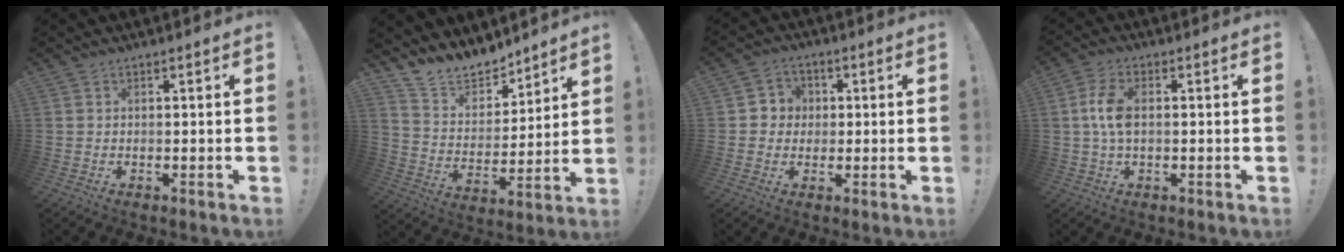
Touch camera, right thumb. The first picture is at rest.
{"total": 12.8, "force": [11.7, 4.9, 2.1], "torque": [-0.051, -0.103, 0.218]}
{"total": 5.5, "force": [-0.1, 5.4, 1.0], "torque": [-0.019, 0.010, -0.001]}
{"total": 7.4, "force": [0.6, 4.0, 6.2], "torque": [-0.123, 0.003, 0.007]}